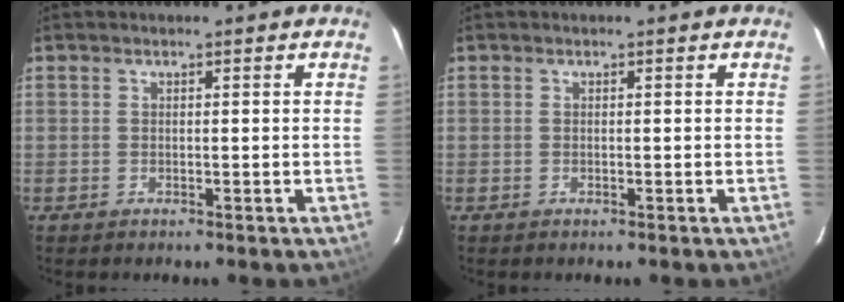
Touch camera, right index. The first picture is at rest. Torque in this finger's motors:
{"motor_torque": [0.00, 0.00, 0.02, 0.00]}